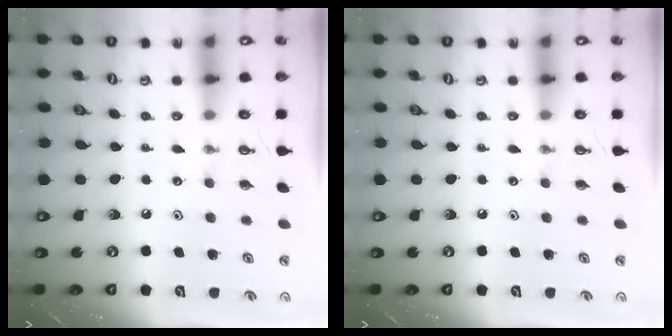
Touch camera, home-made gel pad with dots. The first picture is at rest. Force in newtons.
{"total": 0.0}